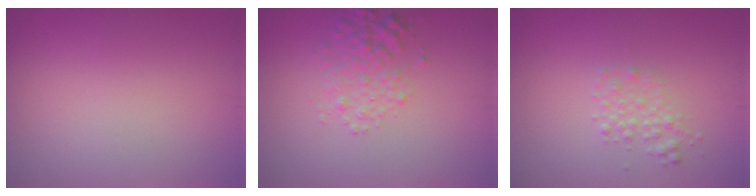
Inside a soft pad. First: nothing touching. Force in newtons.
{"total": 2.9, "press": 2.9, "slide": 0.1}
{"total": 1.6, "press": 1.6, "slide": 0.0}